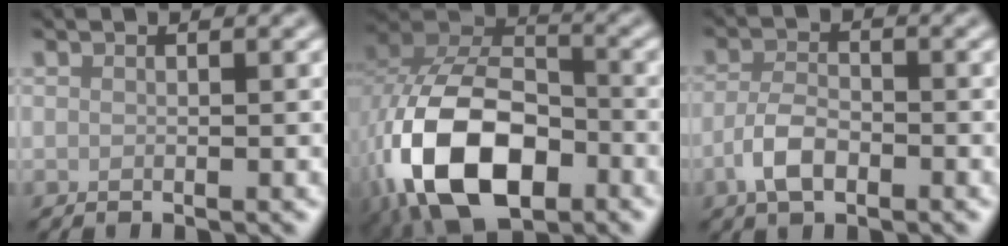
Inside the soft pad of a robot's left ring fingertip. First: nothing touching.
{"total": 15.1, "force": [-5.6, 9.1, 10.7], "torque": [-0.229, -0.030, -0.100]}
{"total": 3.6, "force": [-1.8, 1.8, 2.5], "torque": [-0.050, 0.001, -0.041]}